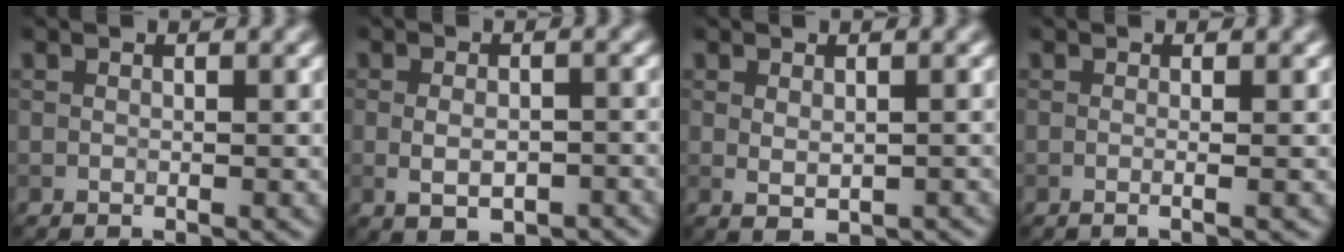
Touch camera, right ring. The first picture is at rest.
{"total": 3.7, "force": [-1.1, 1.9, 3.0], "torque": [-0.049, -0.004, -0.011]}
{"total": 1.7, "force": [-0.1, 0.9, 1.5], "torque": [-0.029, -0.007, 0.003]}
{"total": 2.6, "force": [0.5, 1.4, 2.1], "torque": [-0.003, 0.000, -0.024]}